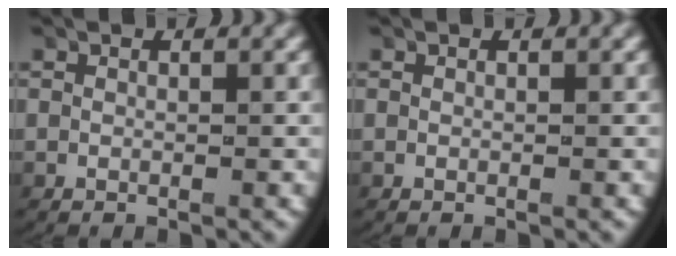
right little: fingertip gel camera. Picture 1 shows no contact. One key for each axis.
{"total": 0.0}